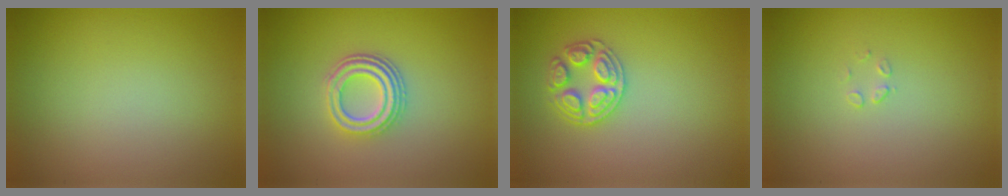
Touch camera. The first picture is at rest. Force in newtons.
{"total": 3.8, "press": 3.1, "slide": 2.2}
{"total": 2.6, "press": 2.6, "slide": 0.2}
{"total": 0.5, "press": 0.2, "slide": 0.5}